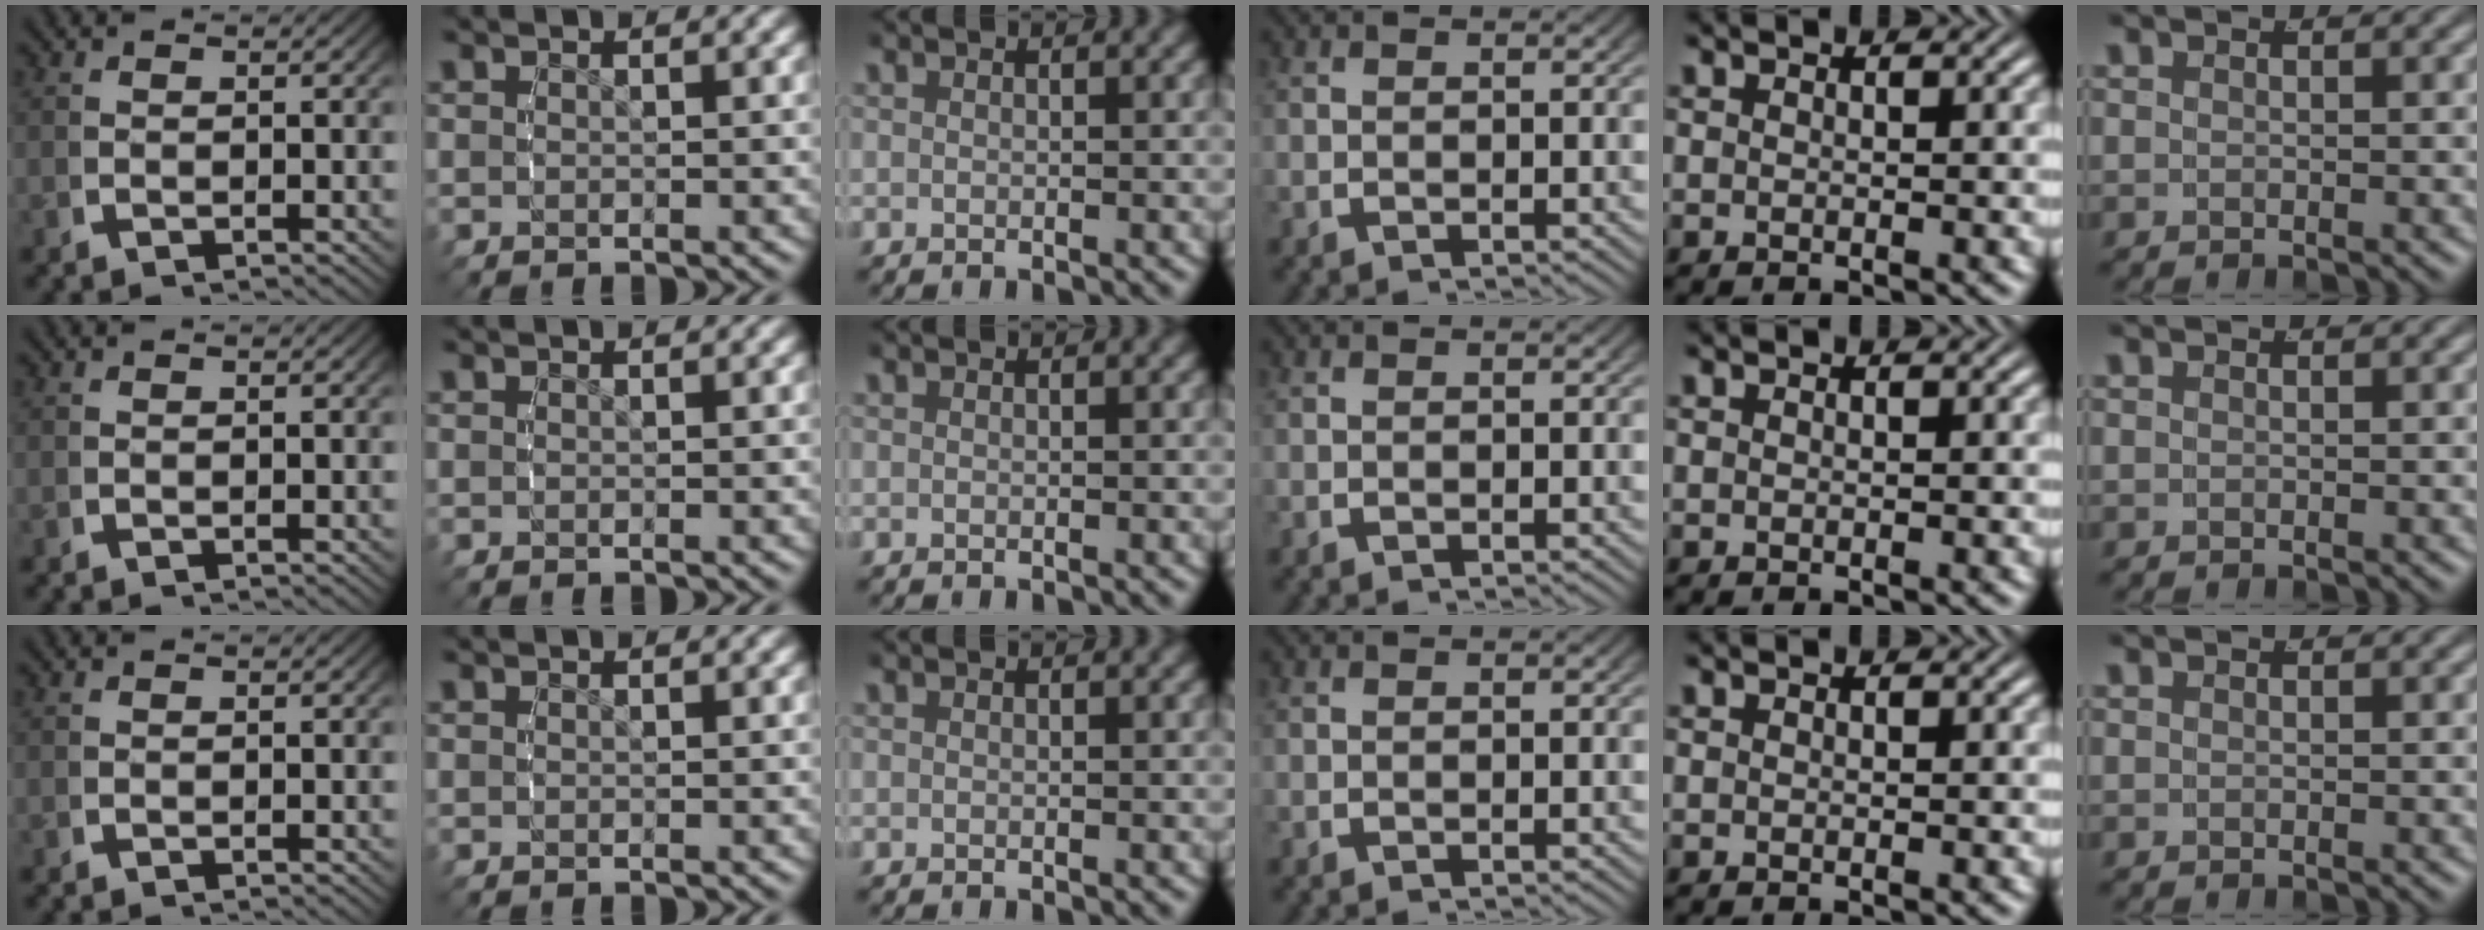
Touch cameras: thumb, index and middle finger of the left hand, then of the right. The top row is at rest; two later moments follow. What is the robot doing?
{"motion": "reach", "object": "air blower"}